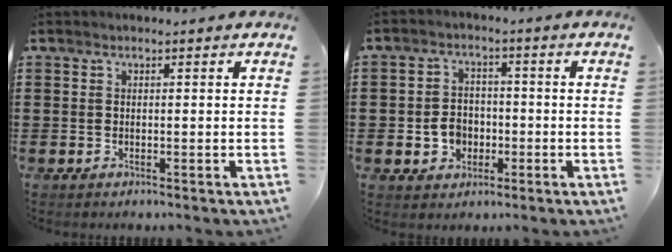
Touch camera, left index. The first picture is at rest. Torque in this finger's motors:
{"motor_torque": [0.34, 0.11, 0.23, 0.05]}